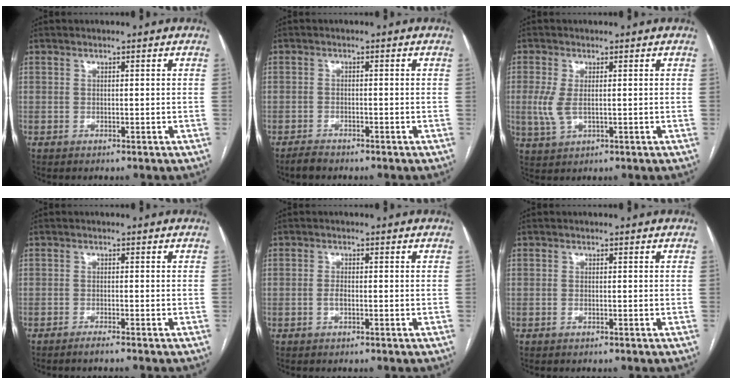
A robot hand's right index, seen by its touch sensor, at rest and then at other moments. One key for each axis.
{"total": 1.9, "fx": -1.7, "fy": 0.6, "fz": 0.6, "tx": -0.022, "ty": -0.002, "tz": -0.028}
{"total": 4.1, "fx": 0.0, "fy": 1.8, "fz": 3.6, "tx": -0.094, "ty": -0.008, "tz": 0.005}
{"total": 1.6, "fx": -1.4, "fy": -0.4, "fz": 0.8, "tx": -0.014, "ty": 0.000, "tz": -0.025}
{"total": 1.2, "fx": -0.2, "fy": 0.5, "fz": 1.1, "tx": -0.025, "ty": 0.003, "tz": -0.005}
{"total": 0.0}